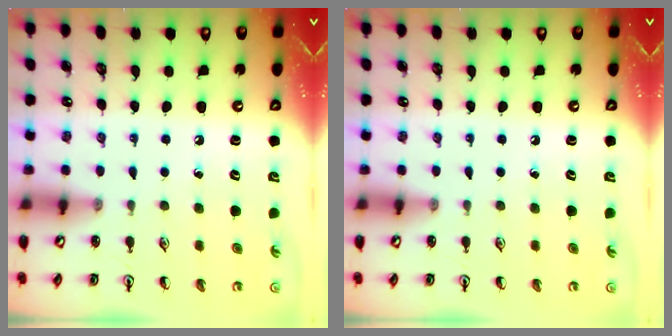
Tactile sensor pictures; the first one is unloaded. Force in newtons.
{"total": 0.0}